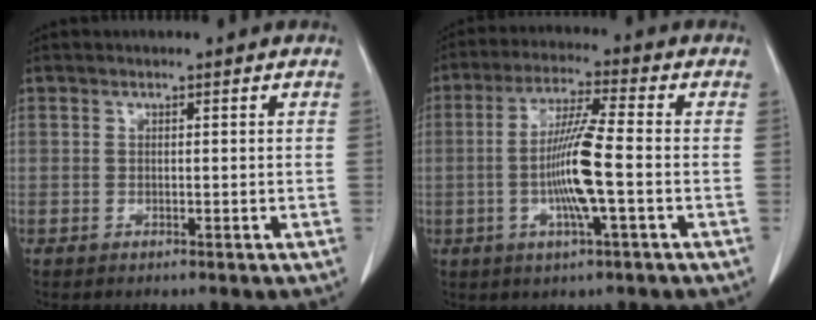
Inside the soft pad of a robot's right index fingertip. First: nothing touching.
{"total": 9.8, "force": [-1.7, -0.1, 9.7], "torque": [-0.189, -0.005, -0.036]}